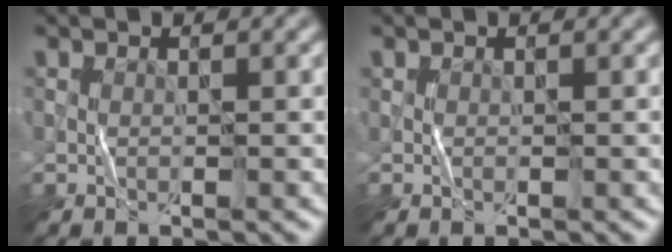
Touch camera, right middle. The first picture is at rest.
{"total": 0.0}